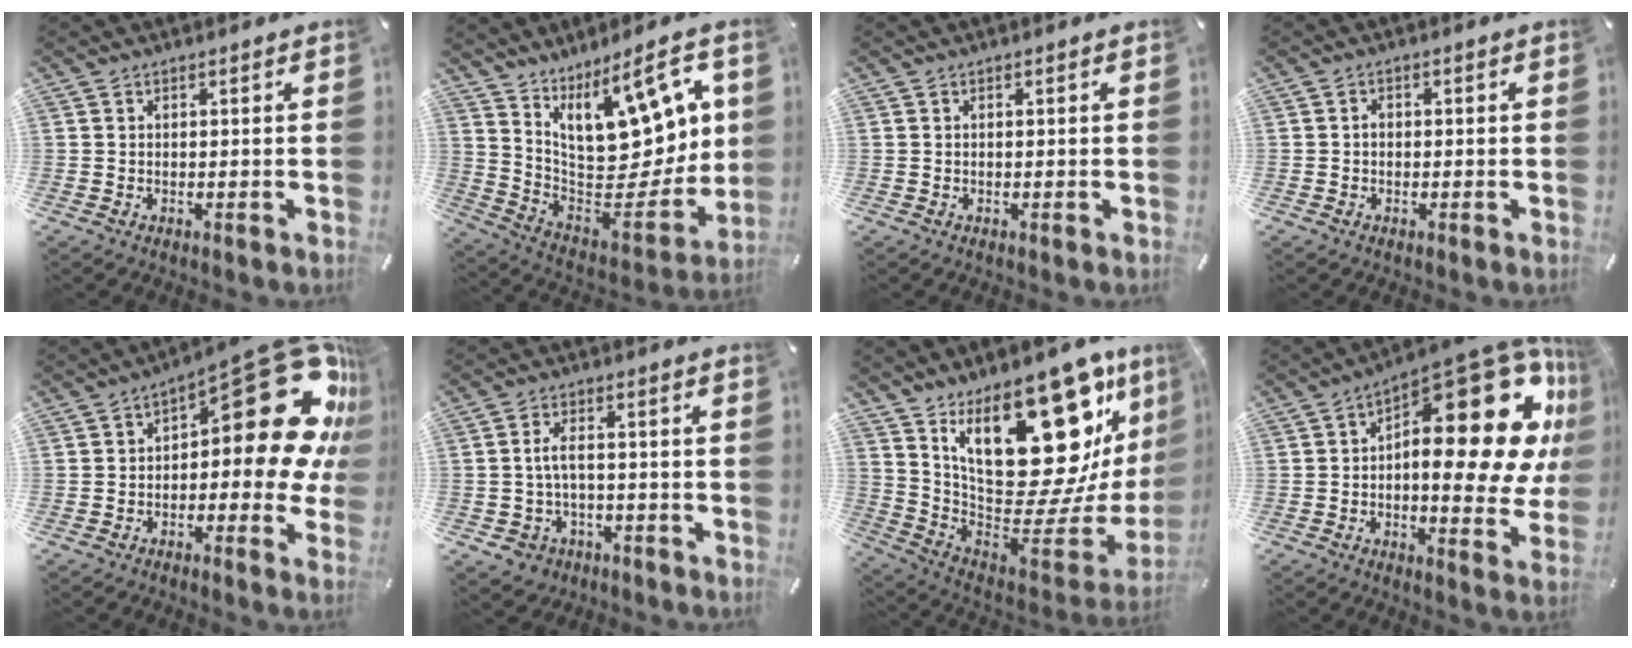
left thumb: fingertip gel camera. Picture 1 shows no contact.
{"total": 17.9, "force": [9.6, 8.8, 12.2], "torque": [-0.169, -0.081, 0.165]}
{"total": 0.0}
{"total": 1.4, "force": [-0.3, 1.2, 0.7], "torque": [-0.015, 0.005, -0.008]}
{"total": 24.3, "force": [8.8, 10.8, 19.9], "torque": [-0.231, -0.076, 0.156]}
{"total": 5.8, "force": [-1.1, 4.4, 3.6], "torque": [-0.081, 0.009, -0.023]}
{"total": 31.4, "force": [14.6, 15.7, 23.0], "torque": [-0.316, -0.115, 0.270]}
{"total": 25.0, "force": [8.1, 11.6, 20.7], "torque": [-0.247, -0.093, 0.139]}